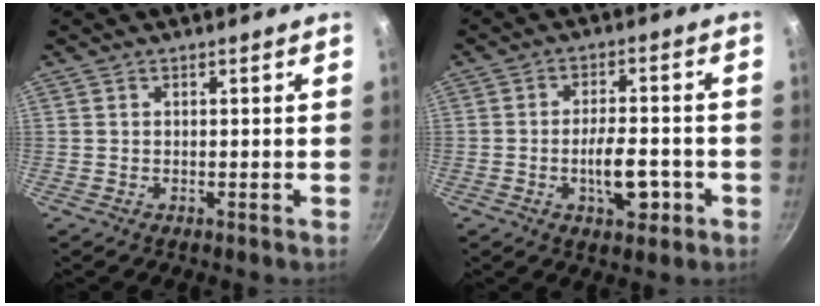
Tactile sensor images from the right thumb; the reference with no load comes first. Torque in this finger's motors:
{"motor_torque": [3.20, 1.81, 1.41, -1.30, 0.47]}